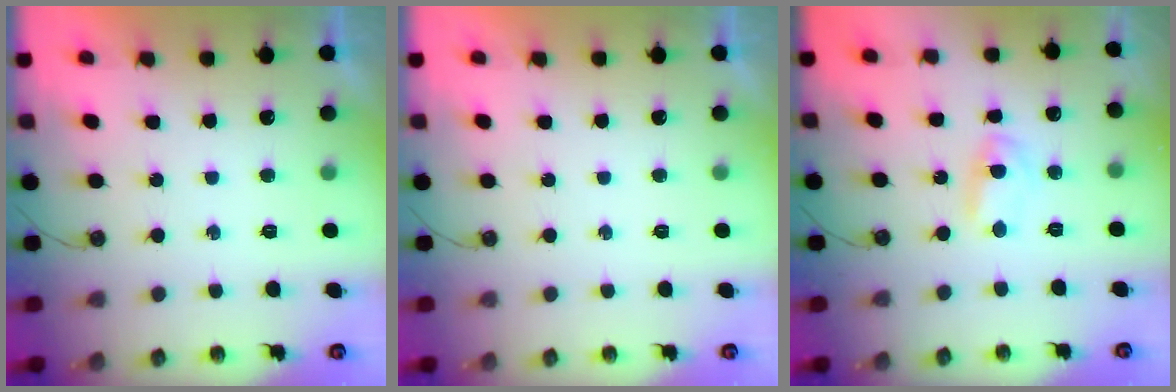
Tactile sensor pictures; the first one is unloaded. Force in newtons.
{"total": 0.0}
{"total": 2.7, "press": 2.7, "slide": 0.2}